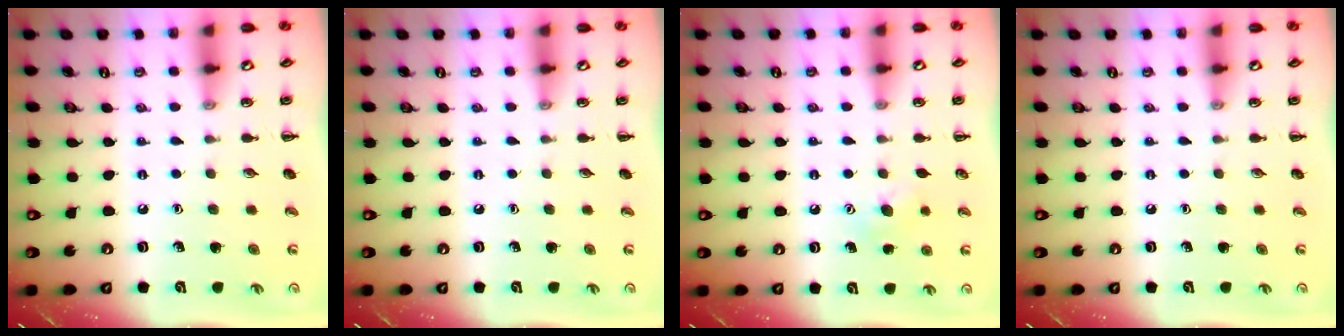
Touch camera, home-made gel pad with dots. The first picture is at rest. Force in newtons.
{"total": 0.0}
{"total": 6.3, "press": 6.0, "slide": 1.7}
{"total": 0.0}